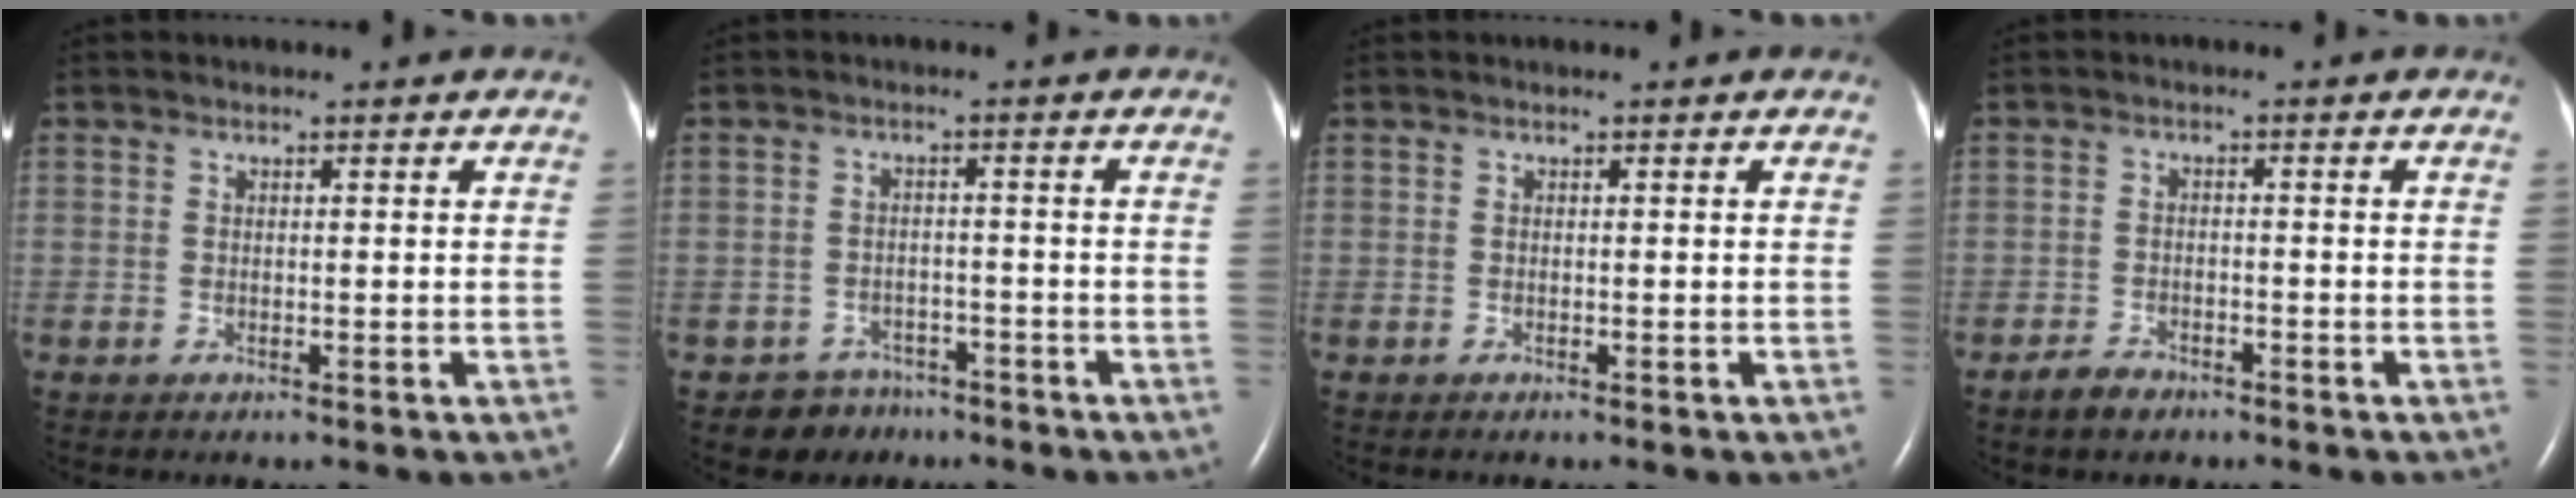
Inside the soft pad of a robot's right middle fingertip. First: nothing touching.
{"total": 4.1, "force": [-3.1, 2.7, -0.4], "torque": [0.008, 0.009, -0.046]}
{"total": 0.0}
{"total": 2.7, "force": [-2.2, 1.2, 1.0], "torque": [-0.028, 0.000, -0.036]}